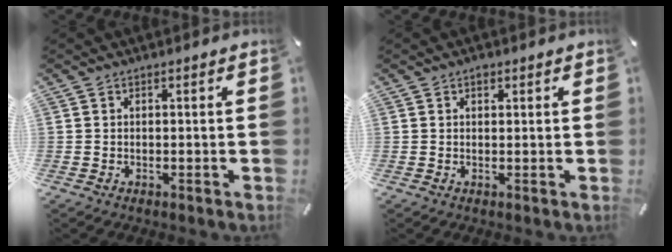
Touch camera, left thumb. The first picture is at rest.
{"total": 1.1, "force": [0.6, 0.8, 0.6], "torque": [-0.003, 0.000, 0.009]}